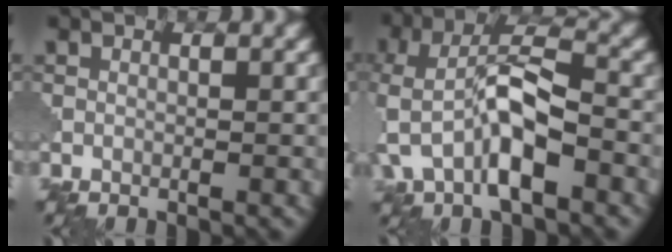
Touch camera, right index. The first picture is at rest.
{"total": 8.2, "force": [-2.8, 4.0, 6.6], "torque": [-0.136, 0.012, -0.060]}